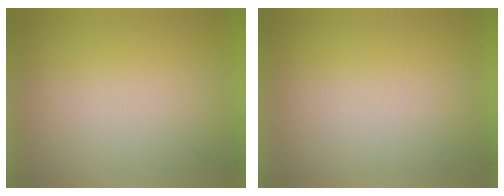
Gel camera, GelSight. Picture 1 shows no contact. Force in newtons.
{"total": 0.0}